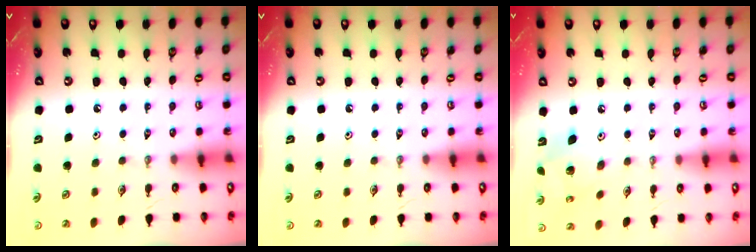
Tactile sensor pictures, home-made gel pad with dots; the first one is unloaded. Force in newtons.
{"total": 0.0}
{"total": 8.8, "press": 8.8, "slide": 0.7}